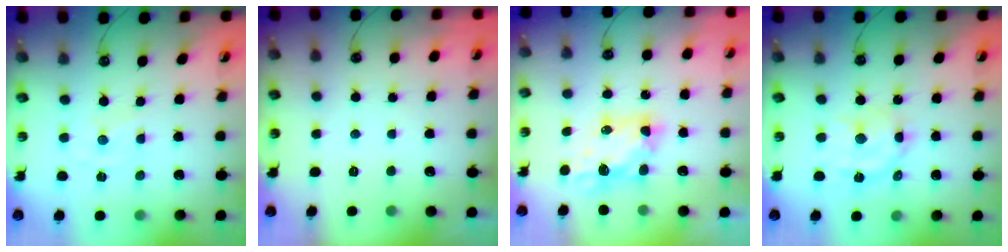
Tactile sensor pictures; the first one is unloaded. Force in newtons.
{"total": 0.0}
{"total": 6.1, "press": 6.1, "slide": 0.2}
{"total": 13.0, "press": 12.9, "slide": 1.0}